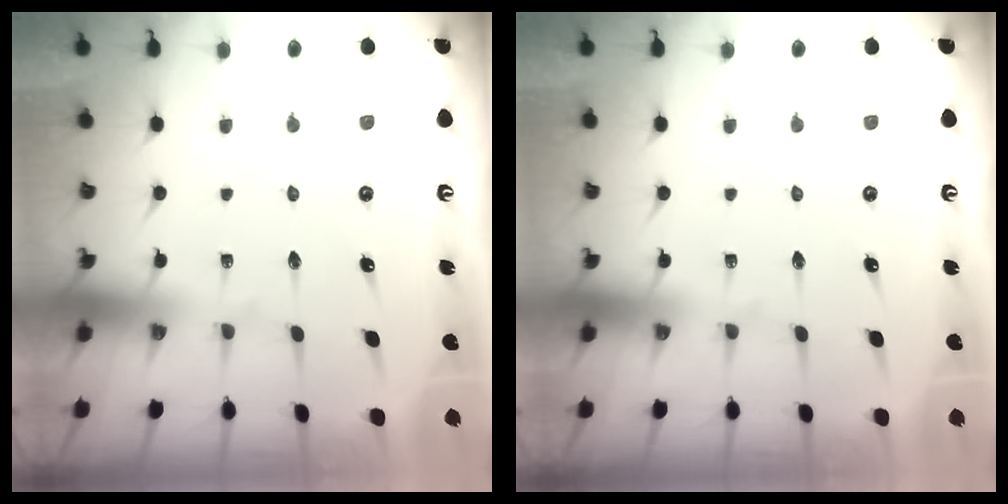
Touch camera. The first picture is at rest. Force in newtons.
{"total": 0.0}